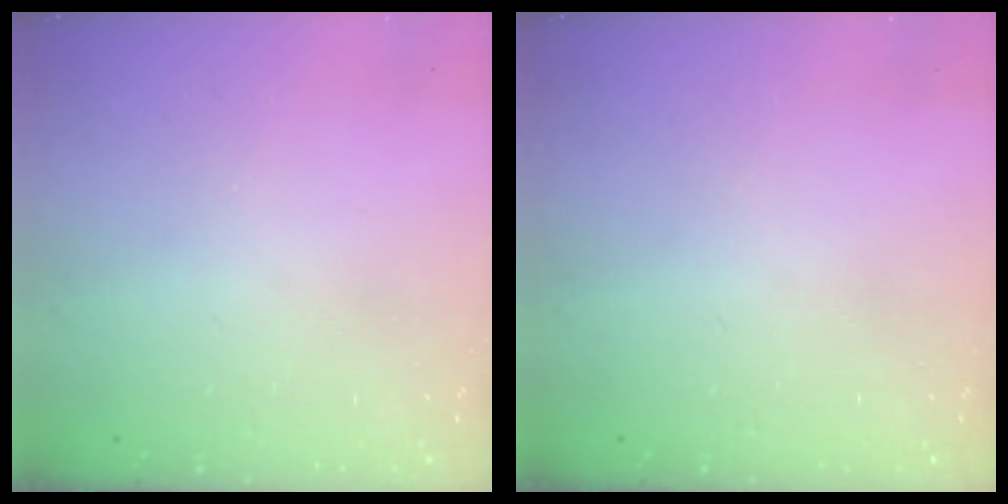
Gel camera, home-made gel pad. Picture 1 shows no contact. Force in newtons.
{"total": 0.0}